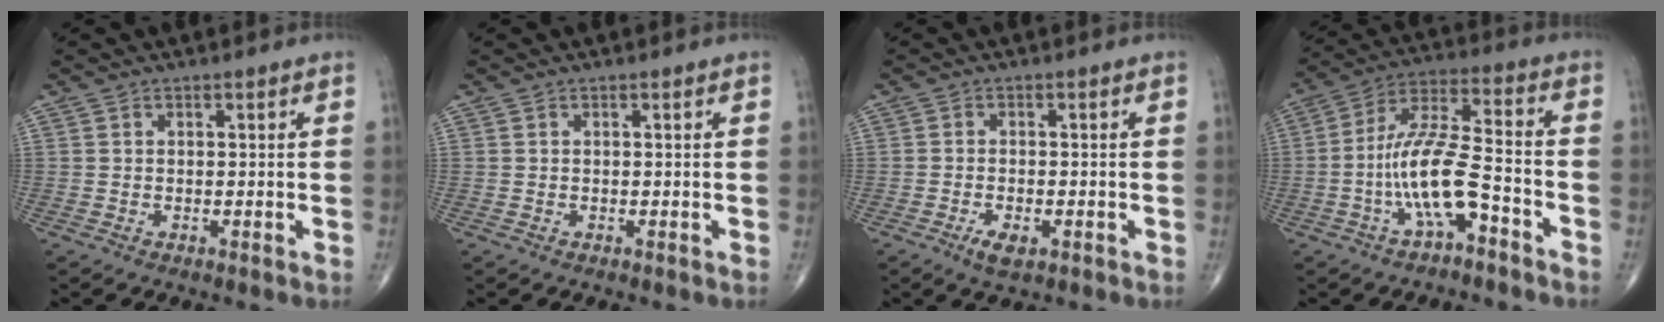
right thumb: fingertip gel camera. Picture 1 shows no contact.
{"total": 0.0}
{"total": 3.3, "force": [-1.6, 1.4, 2.6], "torque": [-0.048, 0.000, -0.026]}
{"total": 12.8, "force": [-5.0, 4.0, 11.1], "torque": [-0.223, 0.053, -0.092]}